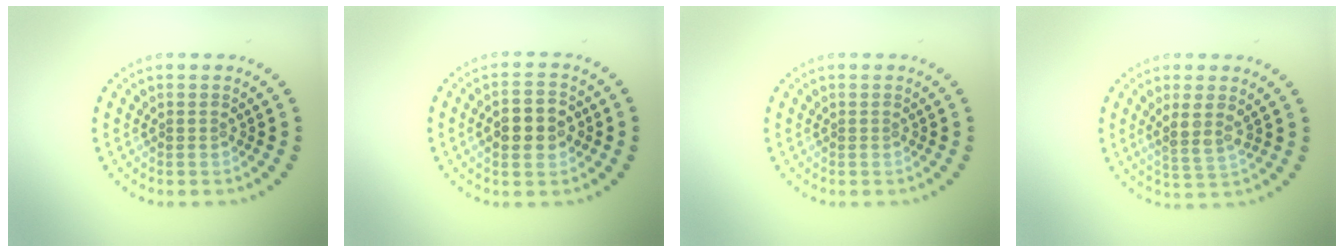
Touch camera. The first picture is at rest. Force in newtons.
{"total": 4.4, "press": 4.4, "slide": 0.1}
{"total": 0.0}
{"total": 2.5, "press": 2.1, "slide": 1.3}